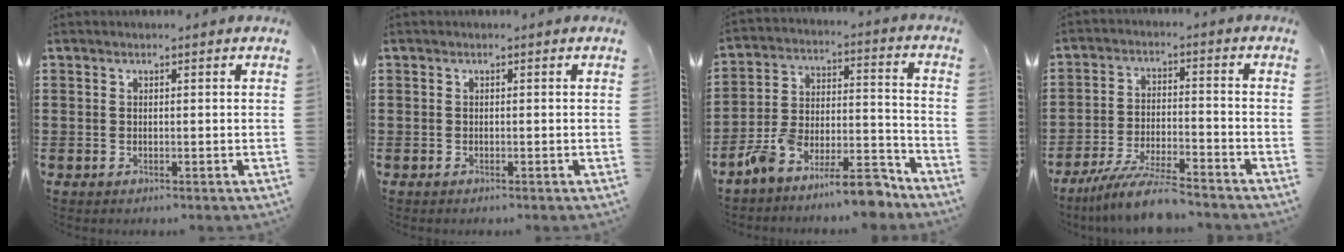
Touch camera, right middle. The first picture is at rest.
{"total": 0.0}
{"total": 10.9, "force": [-9.7, 1.9, 4.6], "torque": [-0.074, 0.032, -0.187]}
{"total": 8.0, "force": [-7.1, 0.4, 3.6], "torque": [-0.074, -0.002, -0.137]}